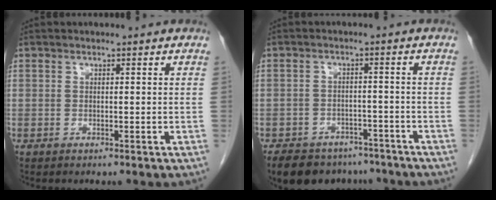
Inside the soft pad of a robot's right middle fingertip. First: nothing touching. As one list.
[{"total": 12.4, "force": [-10.0, 6.5, 3.6], "torque": [-0.063, 0.002, -0.130]}]